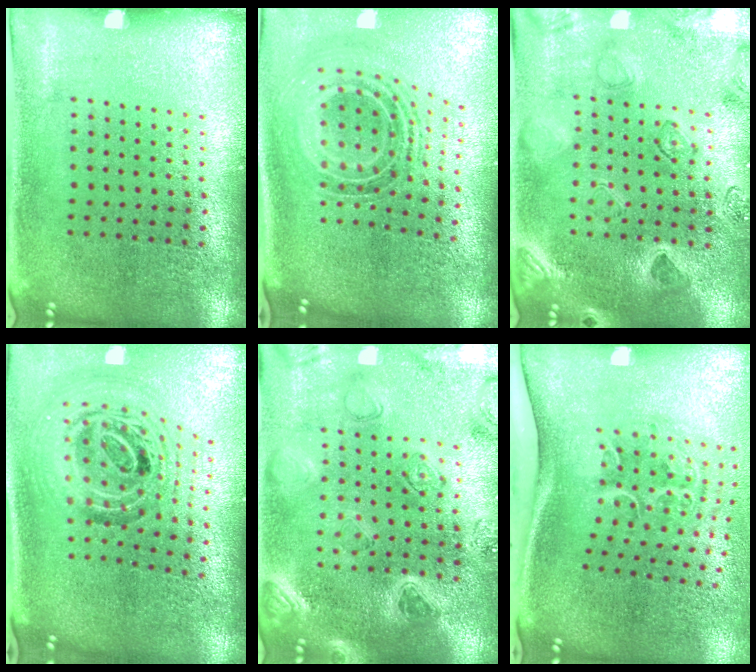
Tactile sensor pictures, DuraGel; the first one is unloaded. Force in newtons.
{"total": 1.6, "press": 1.3, "slide": 0.9}
{"total": 2.3, "press": 2.3, "slide": 0.6}
{"total": 1.9, "press": 1.5, "slide": 1.2}
{"total": 2.2, "press": 2.2, "slide": 0.5}
{"total": 2.3, "press": 1.4, "slide": 1.9}